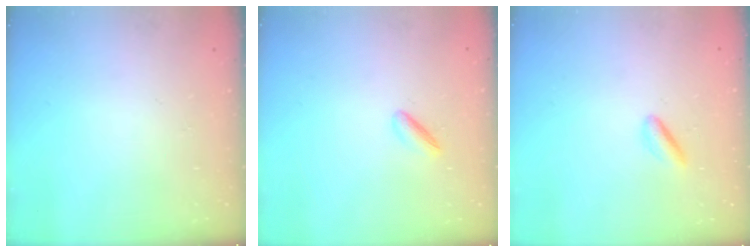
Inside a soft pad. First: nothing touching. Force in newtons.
{"total": 3.1, "press": 3.0, "slide": 0.9}
{"total": 2.7, "press": 2.6, "slide": 0.7}